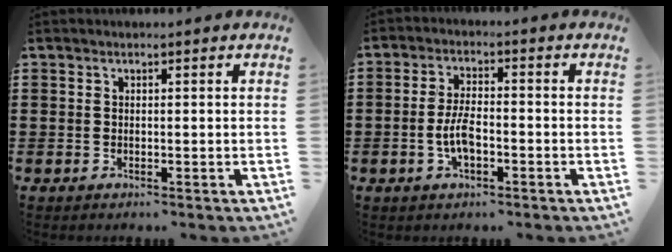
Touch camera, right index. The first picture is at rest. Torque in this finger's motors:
{"motor_torque": [2.14, 0.00, 0.16, 0.10]}